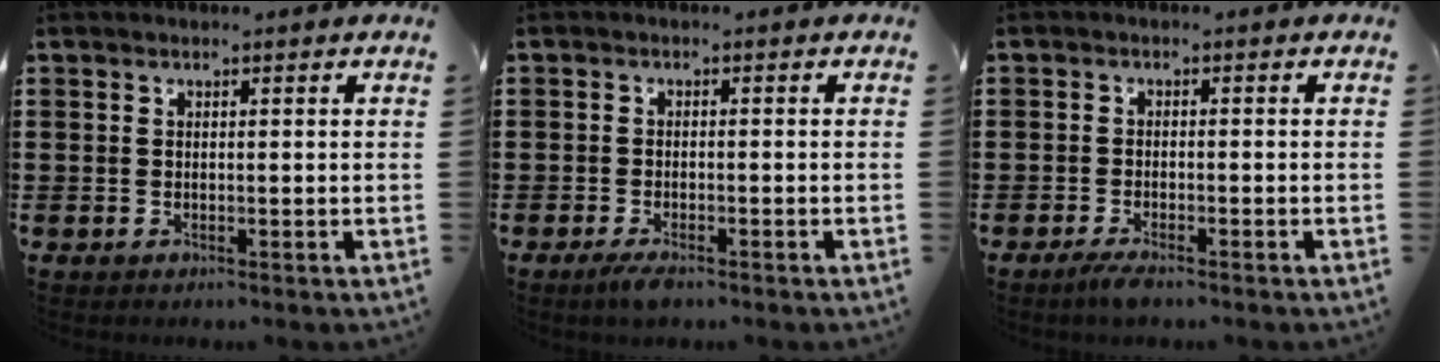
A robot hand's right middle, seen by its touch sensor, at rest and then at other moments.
{"total": 2.0, "force": [-1.4, 0.4, 1.3], "torque": [-0.030, -0.004, -0.028]}
{"total": 2.0, "force": [-1.6, 0.2, 1.2], "torque": [-0.029, -0.004, -0.030]}